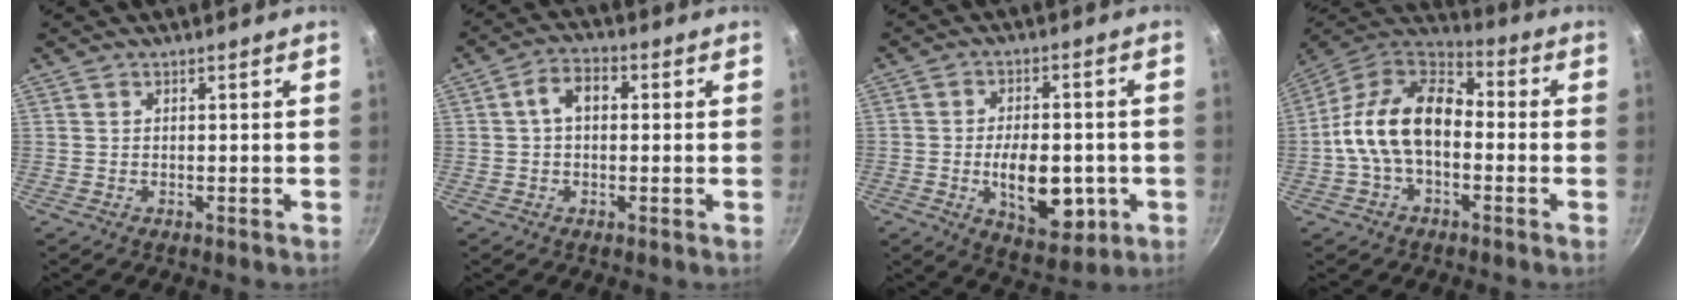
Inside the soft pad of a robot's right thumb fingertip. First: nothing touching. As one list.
[{"total": 5.3, "force": [0.7, 3.5, 3.9], "torque": [-0.056, 0.014, 0.002]}, {"total": 13.0, "force": [-2.8, 7.5, 10.2], "torque": [-0.123, -0.002, -0.031]}, {"total": 16.7, "force": [-1.7, 10.6, 12.8], "torque": [-0.204, 0.046, -0.051]}]